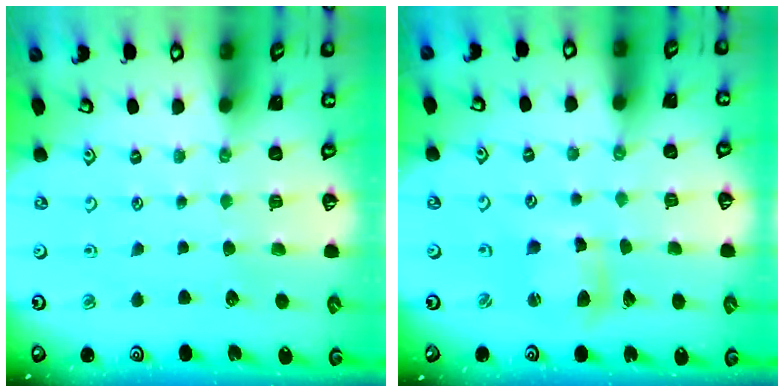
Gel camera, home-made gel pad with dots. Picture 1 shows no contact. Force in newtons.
{"total": 6.3, "press": 6.2, "slide": 0.7}